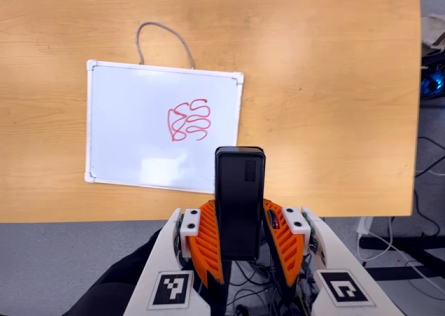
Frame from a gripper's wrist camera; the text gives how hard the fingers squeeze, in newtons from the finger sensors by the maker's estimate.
{"total": 4.2, "left": 2.8, "right": 5.6}